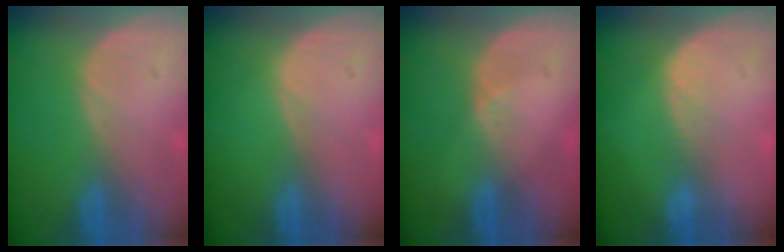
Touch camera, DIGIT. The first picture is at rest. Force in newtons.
{"total": 0.0}
{"total": 1.8, "press": 1.2, "slide": 1.3}
{"total": 1.6, "press": 1.6, "slide": 0.1}